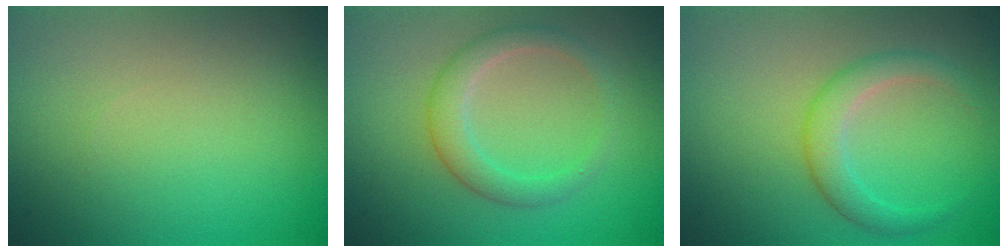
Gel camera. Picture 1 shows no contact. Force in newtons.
{"total": 2.8, "press": 2.8, "slide": 0.2}
{"total": 2.8, "press": 2.8, "slide": 0.2}